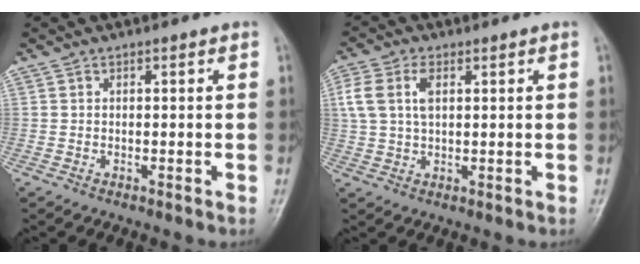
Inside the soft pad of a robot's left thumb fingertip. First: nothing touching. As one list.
[{"total": 6.3, "force": [2.0, 3.4, 5.0], "torque": [-0.115, 0.011, 0.041]}]